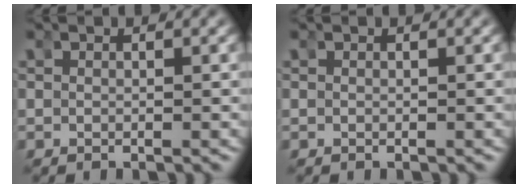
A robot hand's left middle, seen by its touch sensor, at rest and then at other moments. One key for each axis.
{"total": 0.0}